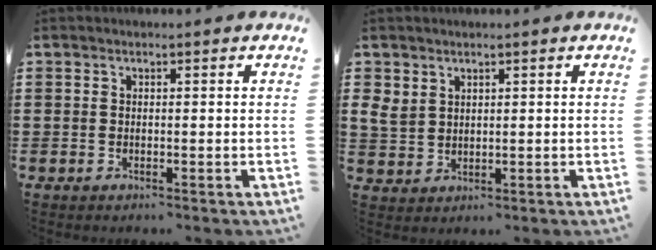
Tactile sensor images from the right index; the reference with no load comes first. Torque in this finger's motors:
{"motor_torque": [-0.07, 0.07, 0.07, 0.05]}